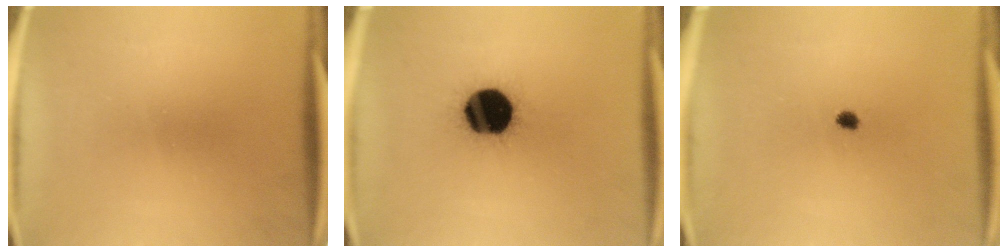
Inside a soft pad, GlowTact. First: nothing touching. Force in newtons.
{"total": 19.9}
{"total": 1.5}